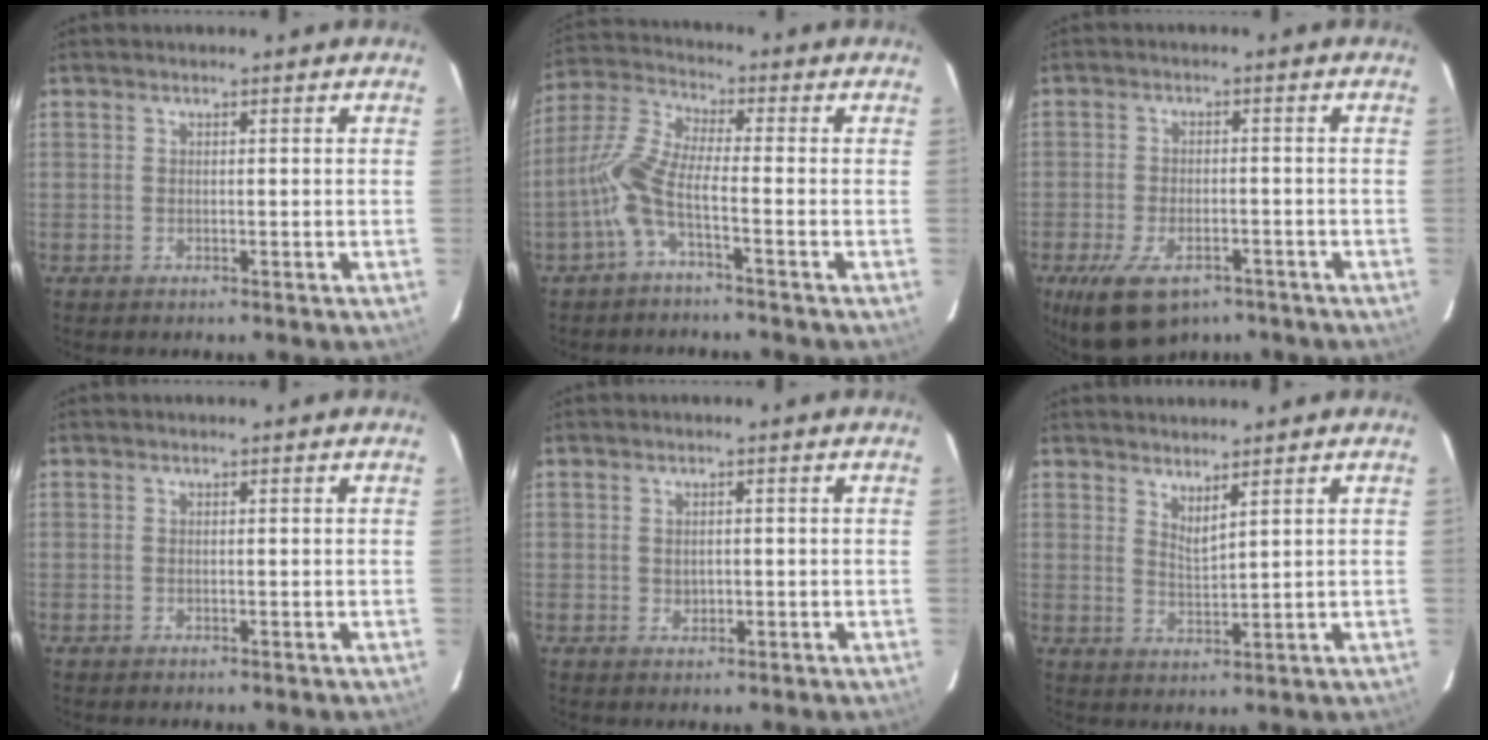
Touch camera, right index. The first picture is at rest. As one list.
[{"total": 7.6, "force": [-3.1, 1.0, 6.9], "torque": [-0.166, 0.011, -0.067]}, {"total": 11.3, "force": [-7.2, 5.6, 6.7], "torque": [-0.144, -0.025, -0.115]}, {"total": 0.0}, {"total": 1.6, "force": [0.0, 1.3, 0.8], "torque": [-0.011, 0.002, 0.003]}, {"total": 3.3, "force": [2.7, 0.2, 1.8], "torque": [-0.030, -0.006, 0.044]}]